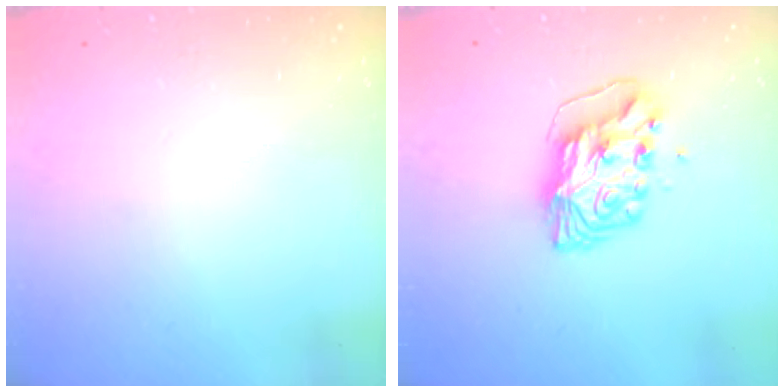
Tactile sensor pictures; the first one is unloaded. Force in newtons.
{"total": 8.6, "press": 8.5, "slide": 1.1}